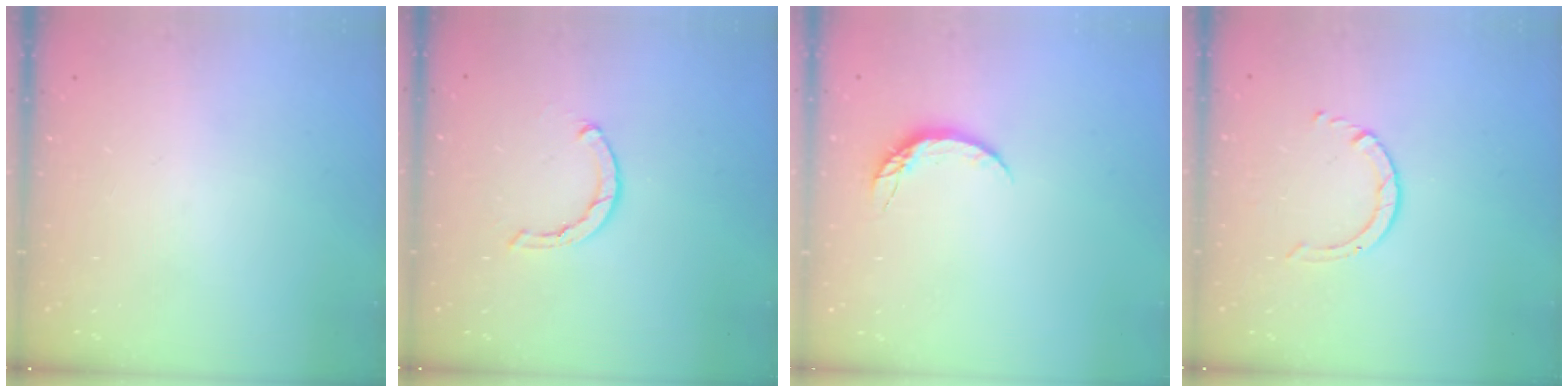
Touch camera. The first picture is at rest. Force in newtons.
{"total": 2.1, "press": 2.1, "slide": 0.2}
{"total": 5.3, "press": 5.2, "slide": 0.6}
{"total": 2.5, "press": 2.4, "slide": 0.3}